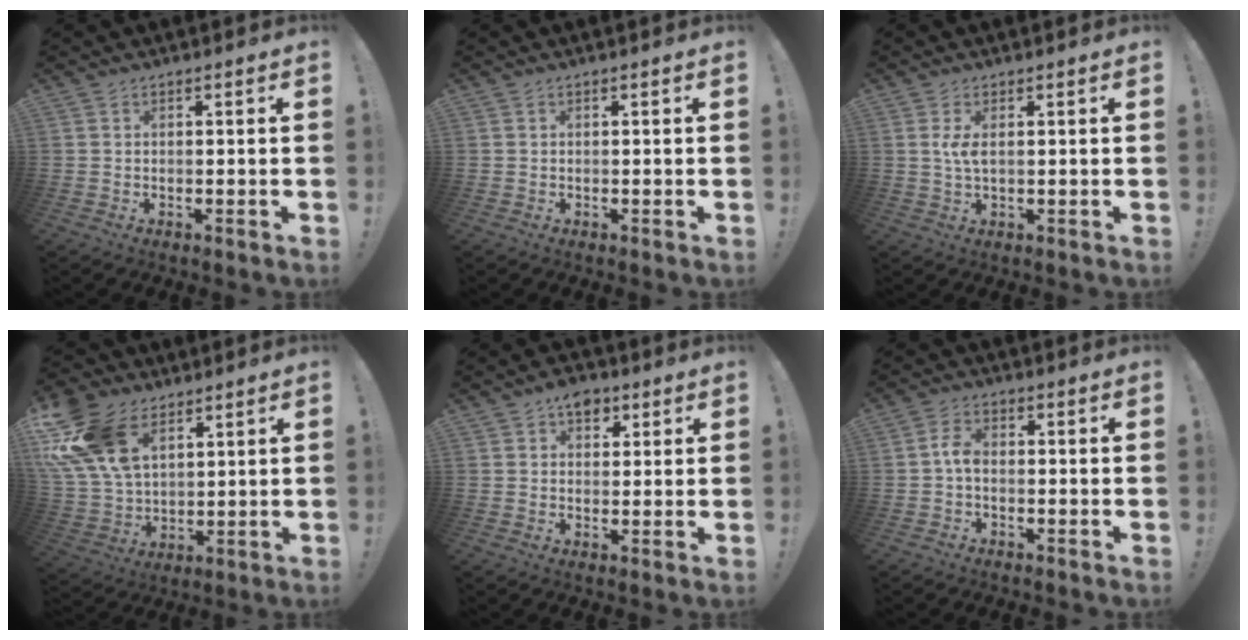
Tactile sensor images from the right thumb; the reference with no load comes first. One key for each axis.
{"total": 0.0}
{"total": 3.7, "fx": 0.8, "fy": 1.2, "fz": 3.4, "tx": -0.063, "ty": 0.001, "tz": 0.013}
{"total": 18.5, "fx": 9.0, "fy": 11.7, "fz": 11.1, "tx": -0.226, "ty": -0.045, "tz": 0.169}
{"total": 6.2, "fx": 3.5, "fy": 4.2, "fz": 3.0, "tx": -0.020, "ty": -0.014, "tz": 0.058}
{"total": 4.3, "fx": -0.6, "fy": 2.4, "fz": 3.5, "tx": -0.072, "ty": 0.009, "tz": -0.012}